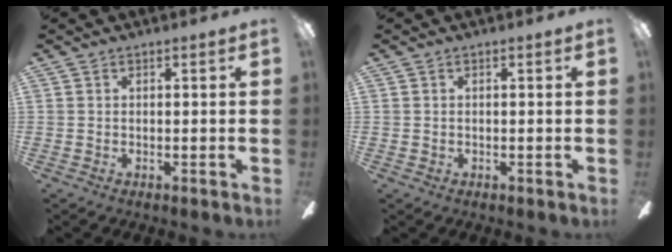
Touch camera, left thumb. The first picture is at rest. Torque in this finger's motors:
{"motor_torque": [-0.24, -0.33, -0.03, -0.01, 0.02]}